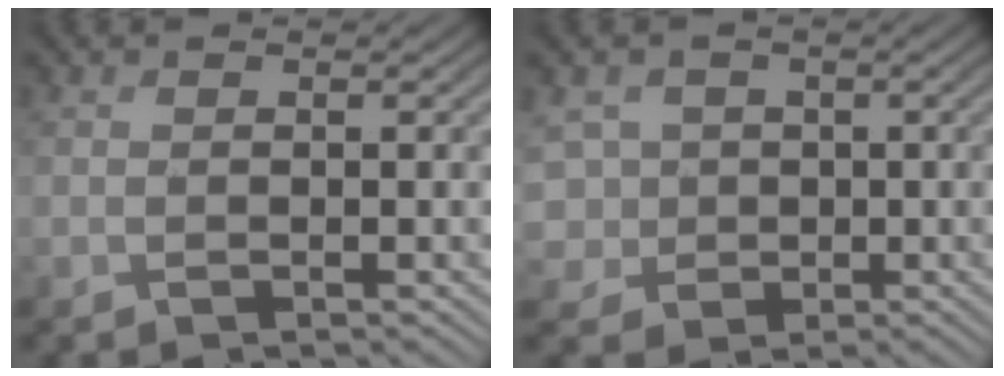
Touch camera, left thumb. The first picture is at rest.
{"total": 5.4, "force": [0.3, 5.2, 1.6], "torque": [-0.061, -0.003, -0.012]}